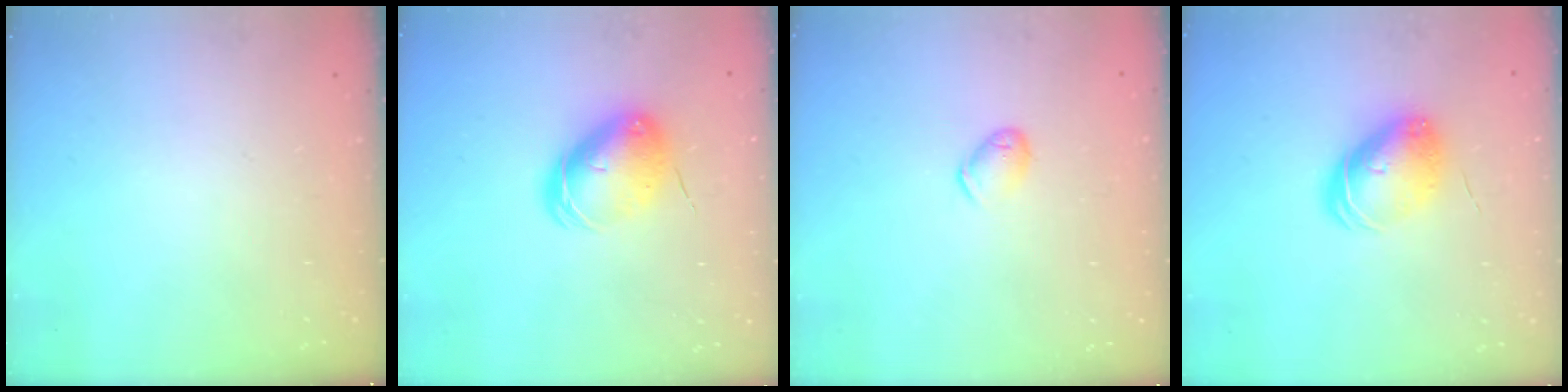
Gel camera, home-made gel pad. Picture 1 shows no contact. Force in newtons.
{"total": 8.4, "press": 8.3, "slide": 1.4}
{"total": 5.6, "press": 5.5, "slide": 1.0}
{"total": 9.0, "press": 9.0, "slide": 0.3}